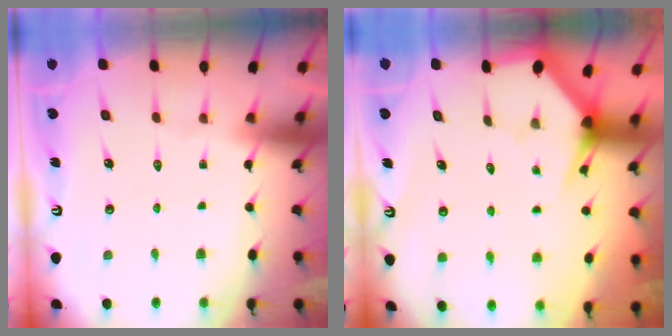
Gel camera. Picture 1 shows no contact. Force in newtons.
{"total": 3.1, "press": 3.1, "slide": 0.1}